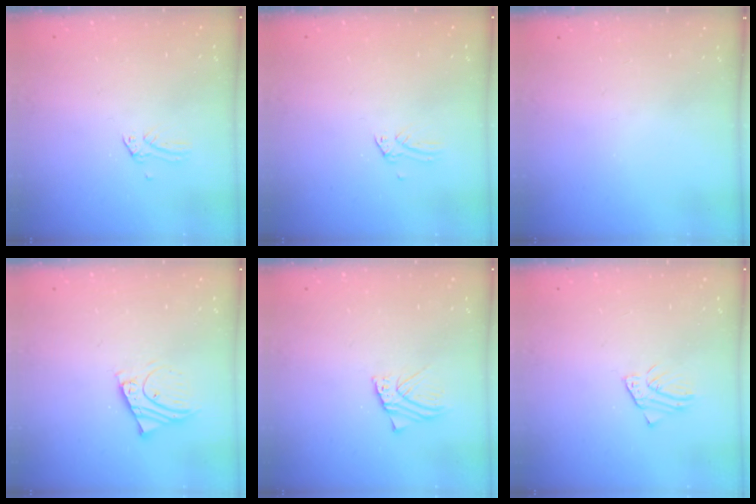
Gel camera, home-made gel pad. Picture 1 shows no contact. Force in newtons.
{"total": 0.0}
{"total": 0.0}
{"total": 5.5, "press": 5.4, "slide": 0.6}
{"total": 3.1, "press": 3.1, "slide": 0.2}
{"total": 1.5, "press": 1.5, "slide": 0.1}